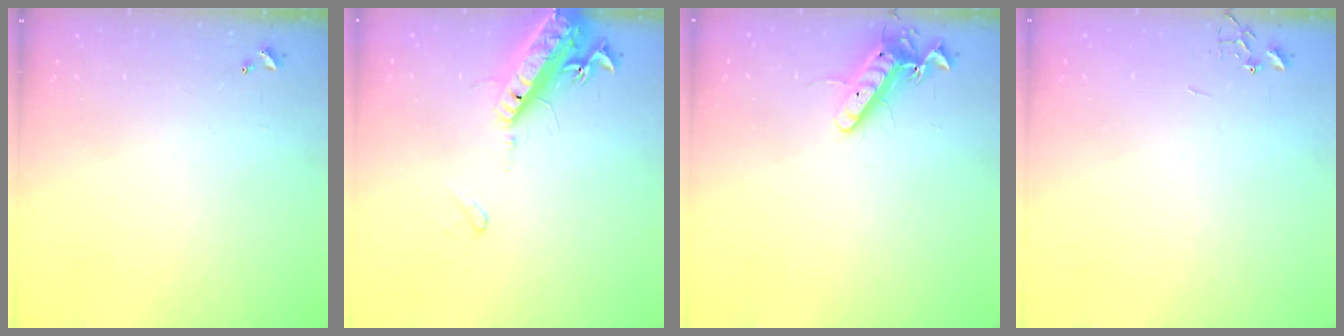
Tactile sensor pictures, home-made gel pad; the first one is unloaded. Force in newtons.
{"total": 16.9, "press": 16.5, "slide": 3.9}
{"total": 12.4, "press": 12.4, "slide": 0.9}
{"total": 0.0}